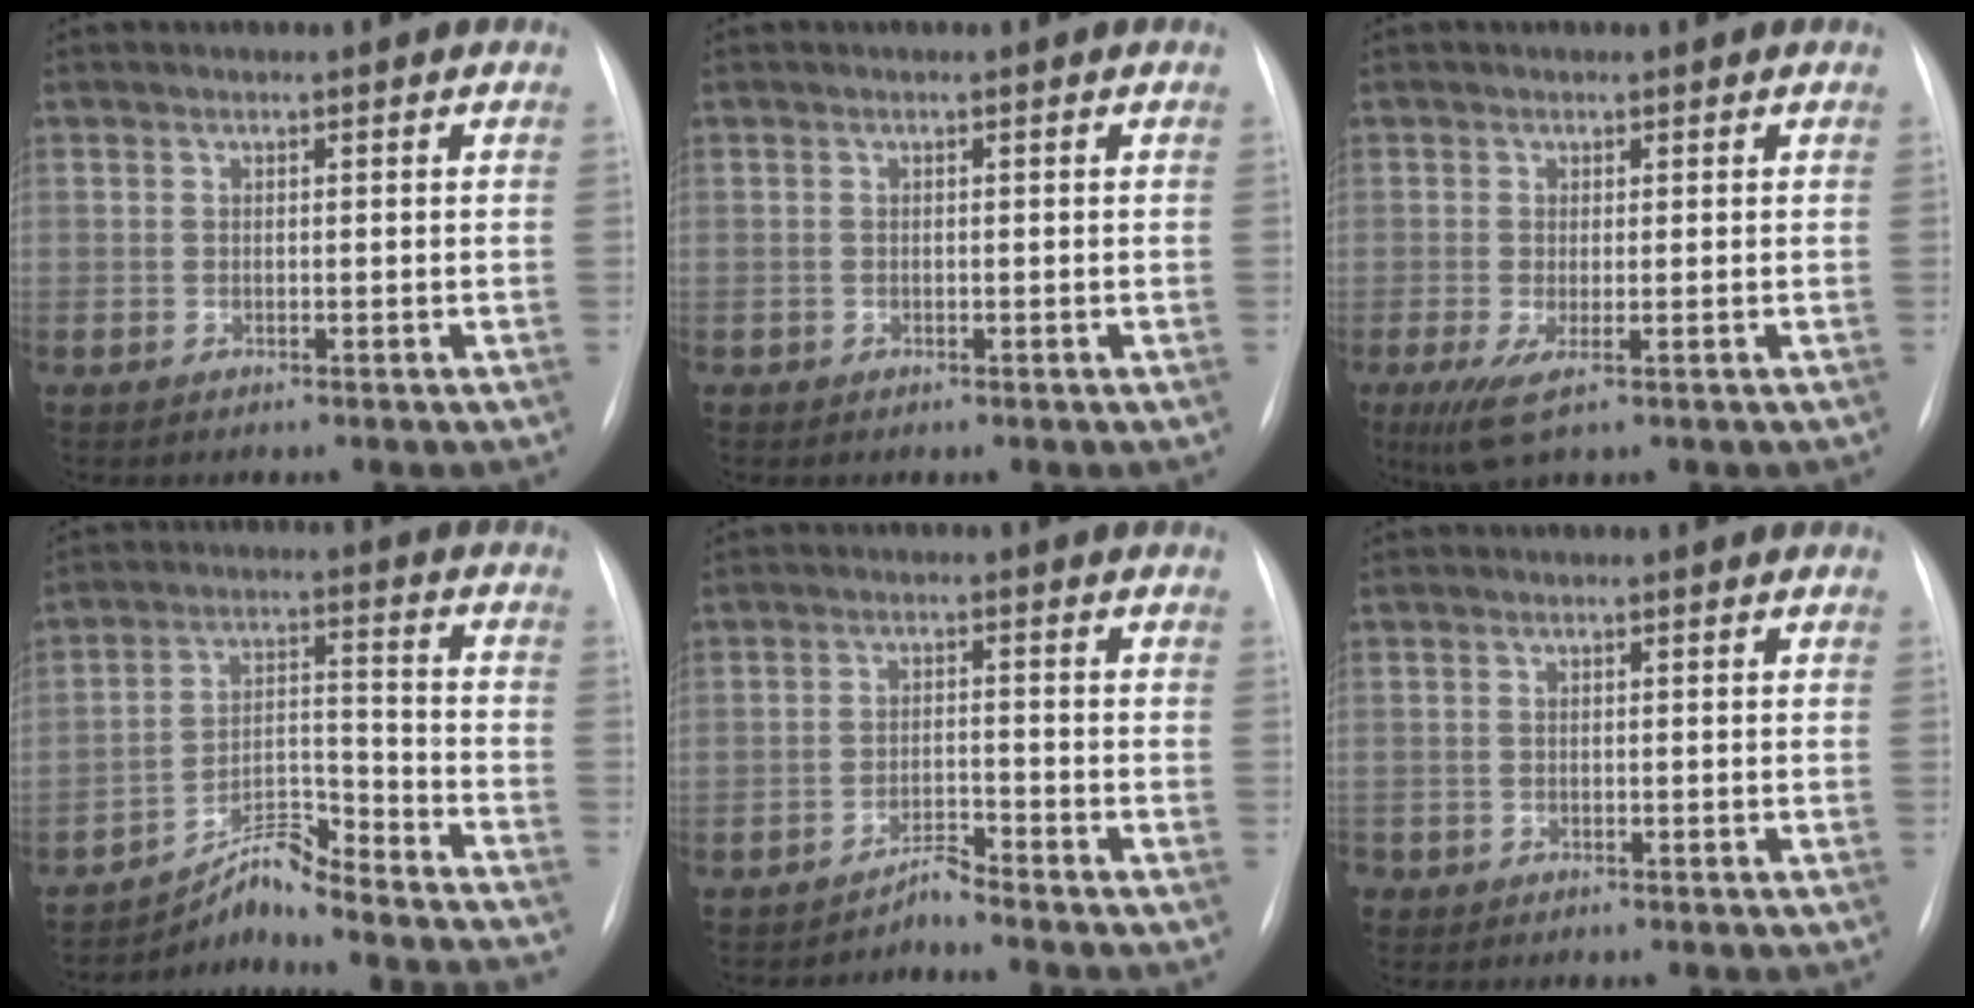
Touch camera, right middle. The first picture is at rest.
{"total": 0.0}
{"total": 4.0, "force": [-1.3, 0.8, 3.7], "torque": [-0.075, -0.014, -0.020]}
{"total": 16.5, "force": [-16.1, 0.2, 3.6], "torque": [-0.043, 0.038, -0.239]}
{"total": 2.2, "force": [-2.1, -0.5, 0.1], "torque": [0.003, -0.010, -0.038]}
{"total": 0.7, "force": [-0.2, 0.7, 0.1], "torque": [-0.002, 0.005, -0.003]}